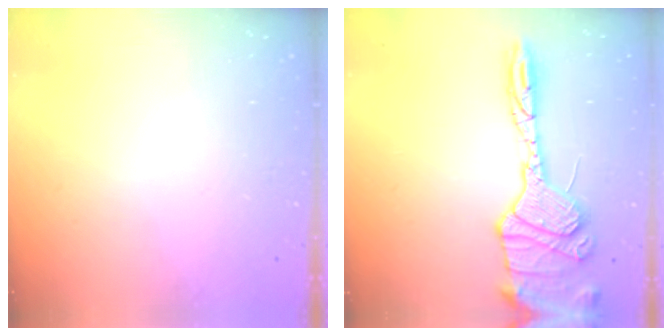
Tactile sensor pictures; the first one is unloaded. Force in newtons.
{"total": 17.9, "press": 17.7, "slide": 2.5}